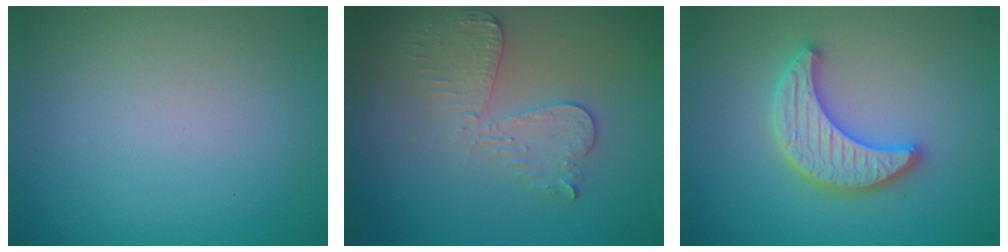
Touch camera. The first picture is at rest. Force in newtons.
{"total": 3.1, "press": 2.7, "slide": 1.4}
{"total": 4.8, "press": 4.8, "slide": 0.8}